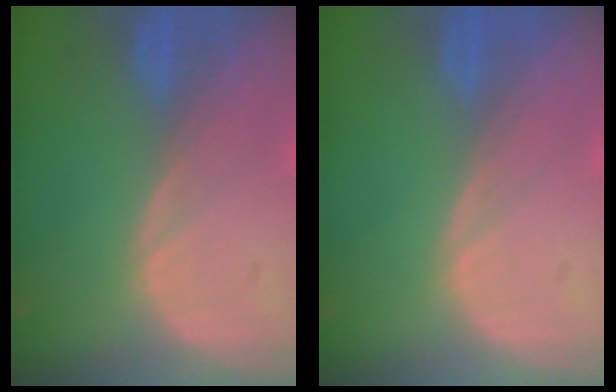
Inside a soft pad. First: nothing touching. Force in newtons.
{"total": 0.0}